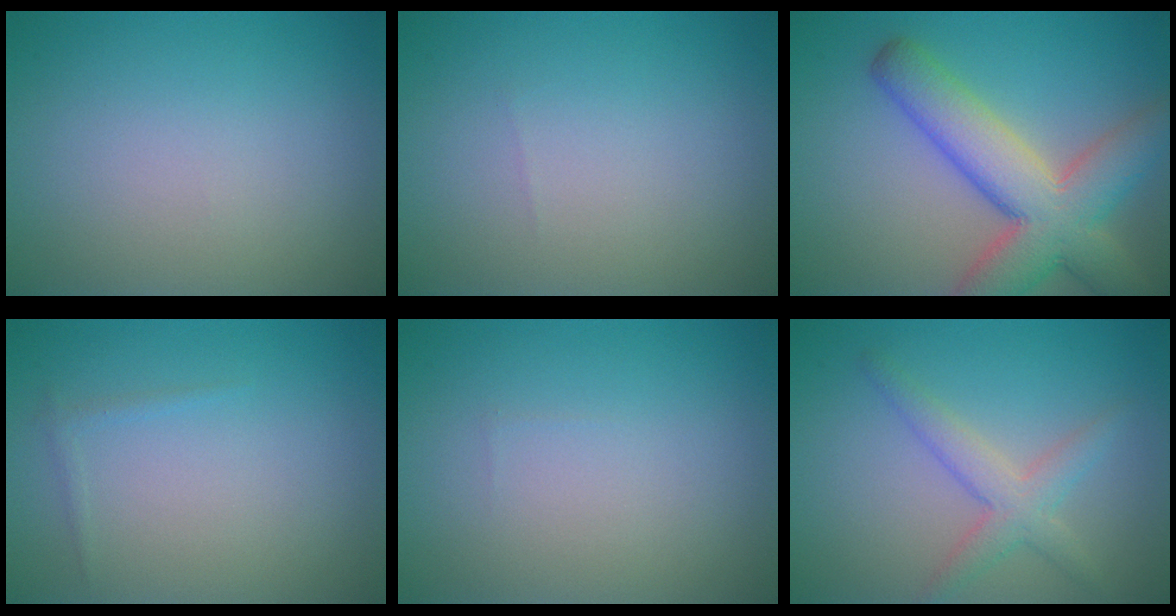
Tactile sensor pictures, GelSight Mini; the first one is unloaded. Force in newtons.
{"total": 0.0}
{"total": 8.9, "press": 8.9, "slide": 0.4}
{"total": 0.6, "press": 0.6, "slide": 0.1}
{"total": 0.0}
{"total": 3.0, "press": 3.0, "slide": 0.1}